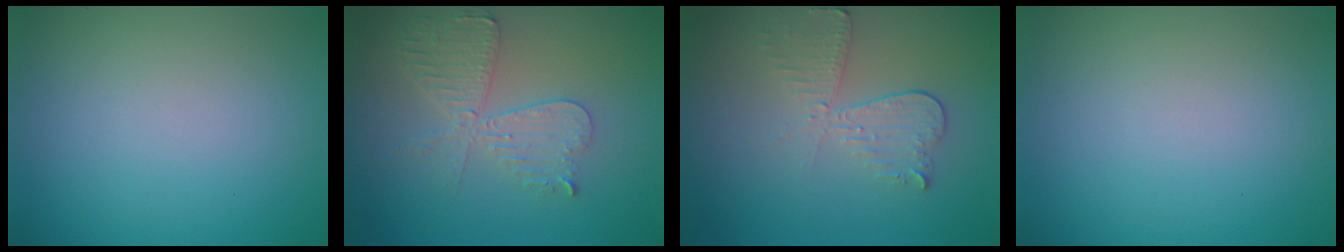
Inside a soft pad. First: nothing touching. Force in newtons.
{"total": 4.4, "press": 3.8, "slide": 2.1}
{"total": 3.0, "press": 2.7, "slide": 1.4}
{"total": 0.0}